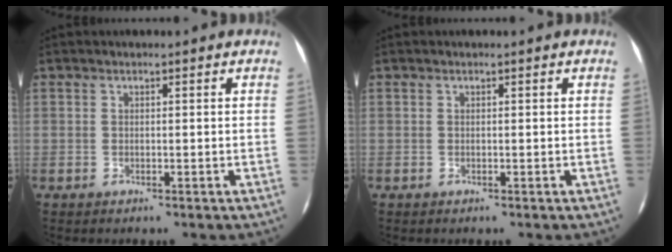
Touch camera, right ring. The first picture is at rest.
{"total": 0.0}